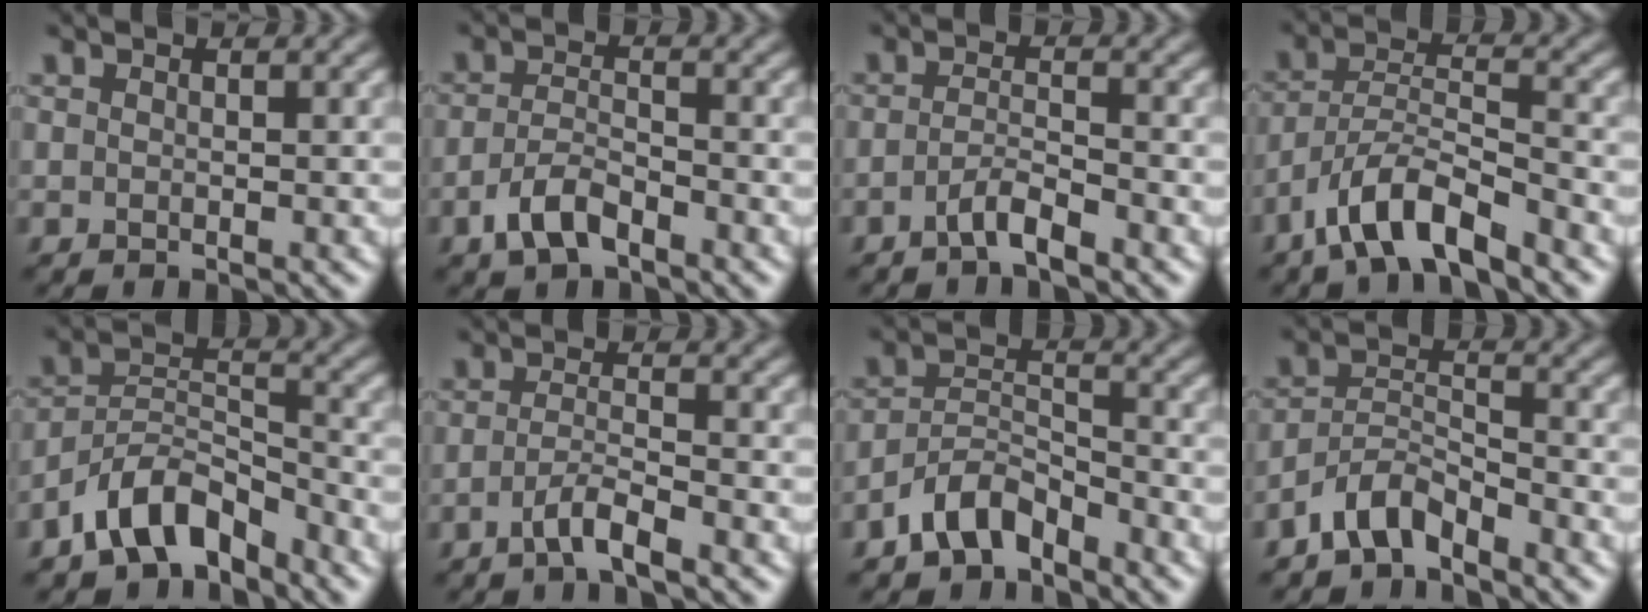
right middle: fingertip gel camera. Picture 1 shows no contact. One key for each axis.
{"total": 3.3, "fx": -2.0, "fy": 1.5, "fz": 2.2, "tx": -0.049, "ty": 0.004, "tz": -0.042}
{"total": 2.3, "fx": -1.5, "fy": 0.4, "fz": 1.7, "tx": -0.034, "ty": 0.007, "tz": -0.035}
{"total": 6.0, "fx": -4.3, "fy": 1.6, "fz": 3.8, "tx": -0.068, "ty": 0.005, "tz": -0.083}
{"total": 6.5, "fx": -4.6, "fy": 3.0, "fz": 3.3, "tx": -0.052, "ty": 0.007, "tz": -0.095}
{"total": 2.7, "fx": -1.6, "fy": 0.4, "fz": 2.1, "tx": -0.041, "ty": 0.005, "tz": -0.038}
{"total": 4.3, "fx": -3.2, "fy": 2.0, "fz": 2.0, "tx": -0.037, "ty": 0.009, "tz": -0.068}
{"total": 3.6, "fx": -3.0, "fy": 1.3, "fz": 1.6, "tx": -0.031, "ty": 0.011, "tz": -0.066}